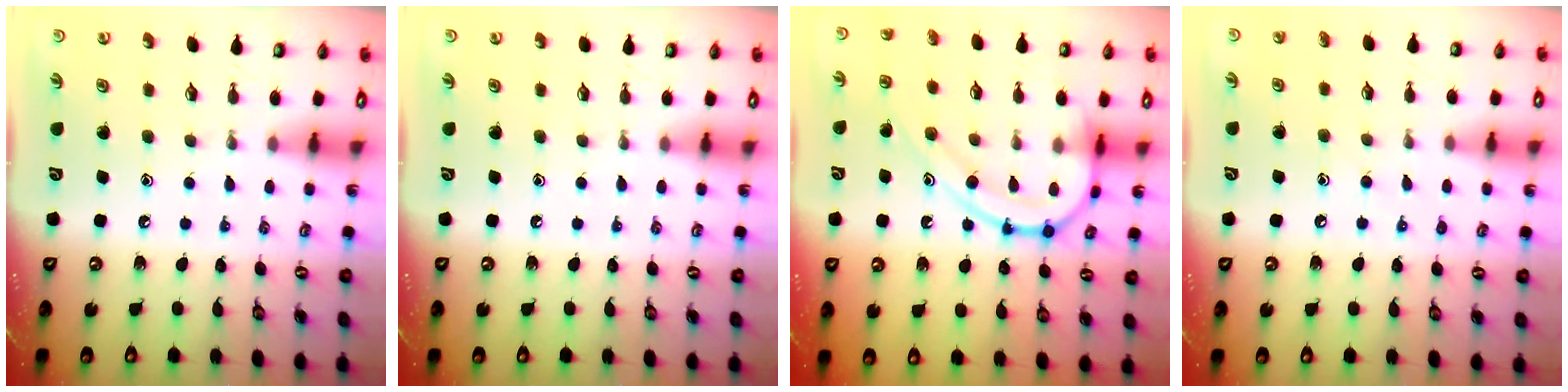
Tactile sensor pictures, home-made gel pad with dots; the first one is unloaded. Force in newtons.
{"total": 0.0}
{"total": 14.8, "press": 14.8, "slide": 0.6}
{"total": 5.7, "press": 5.6, "slide": 0.6}